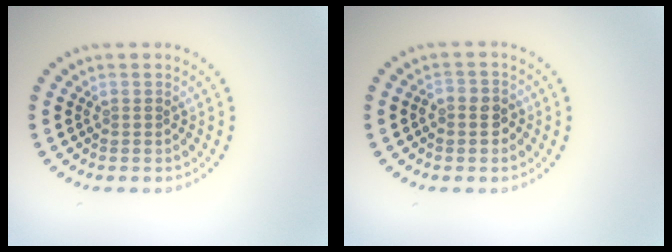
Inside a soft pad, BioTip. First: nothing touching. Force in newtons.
{"total": 2.0, "press": 1.9, "slide": 0.6}